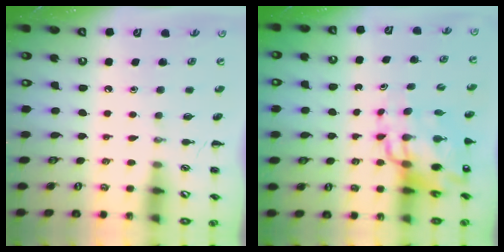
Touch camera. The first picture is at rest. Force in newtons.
{"total": 14.2, "press": 13.6, "slide": 4.1}